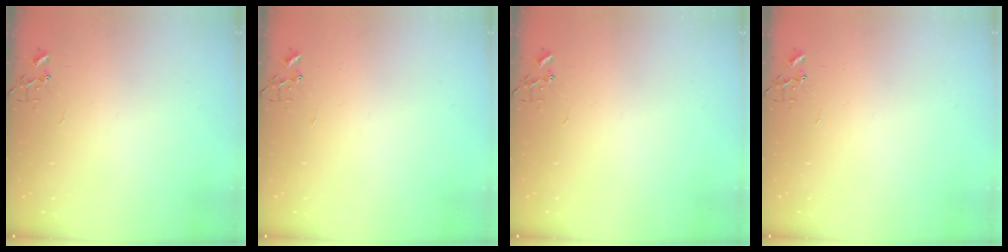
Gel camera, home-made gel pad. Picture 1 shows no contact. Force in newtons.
{"total": 0.0}
{"total": 0.0}
{"total": 0.0}